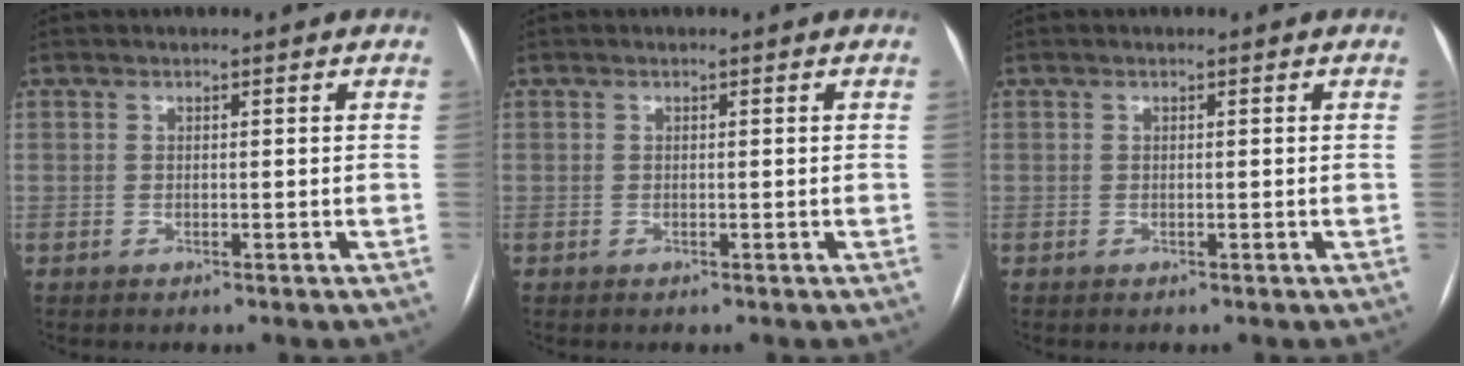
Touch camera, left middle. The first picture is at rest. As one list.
[{"total": 0.0}, {"total": 0.0}]